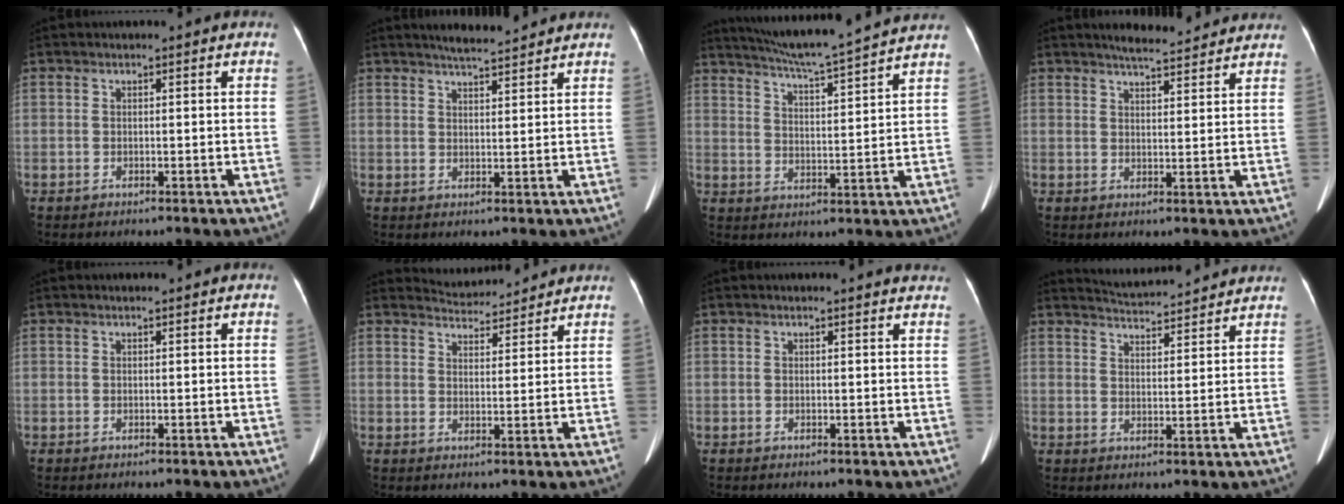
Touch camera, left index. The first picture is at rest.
{"total": 5.6, "force": [5.2, 0.2, 2.0], "torque": [-0.039, 0.010, 0.080]}
{"total": 15.5, "force": [14.0, -1.1, 6.4], "torque": [-0.116, -0.003, 0.201]}
{"total": 8.0, "force": [7.4, 1.1, 2.9], "torque": [-0.046, 0.013, 0.096]}
{"total": 0.5, "force": [0.5, 0.0, 0.1], "torque": [-0.009, 0.003, 0.009]}
{"total": 6.6, "force": [6.5, 1.0, 0.3], "torque": [-0.010, 0.015, 0.091]}
{"total": 5.0, "force": [4.8, 0.4, 1.0], "torque": [-0.008, -0.001, 0.031]}
{"total": 10.5, "force": [10.2, 0.8, 2.4], "torque": [-0.047, 0.019, 0.140]}